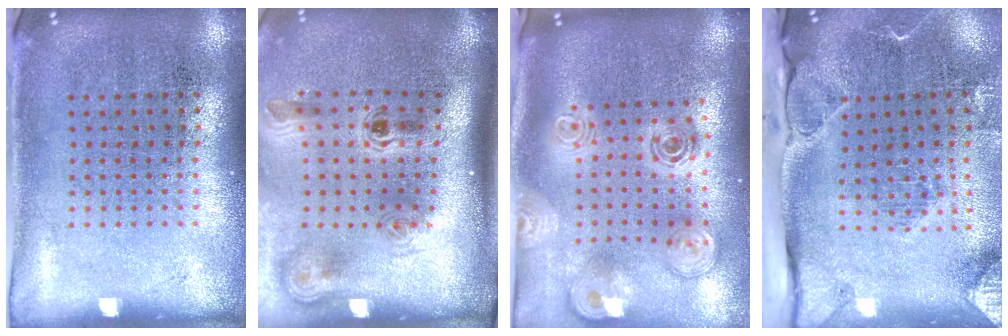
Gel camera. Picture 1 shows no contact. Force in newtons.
{"total": 2.3, "press": 1.5, "slide": 1.8}
{"total": 2.8, "press": 2.0, "slide": 2.0}
{"total": 3.0, "press": 2.3, "slide": 1.9}